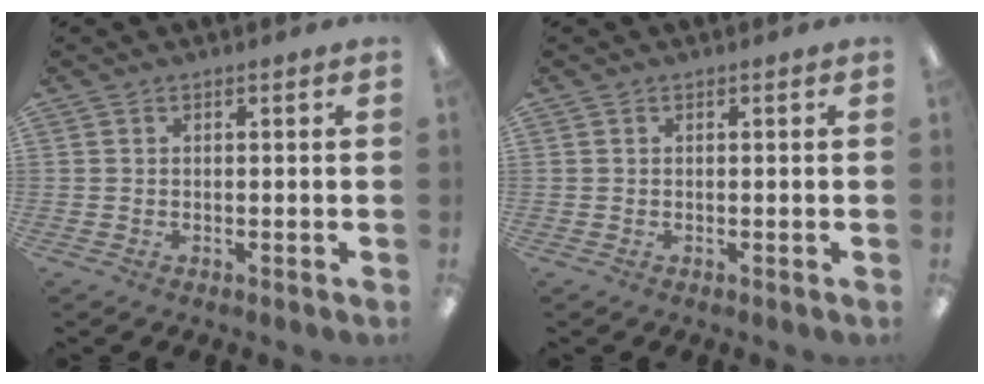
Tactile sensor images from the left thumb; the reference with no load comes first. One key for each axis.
{"total": 0.0}